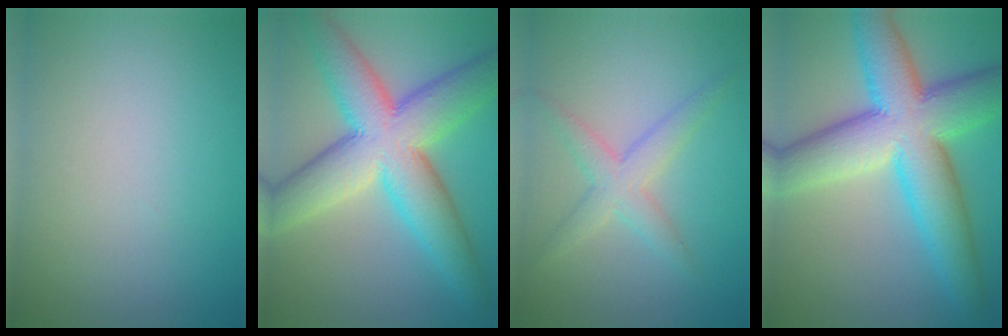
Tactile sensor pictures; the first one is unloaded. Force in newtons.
{"total": 11.1, "press": 11.1, "slide": 0.5}
{"total": 2.9, "press": 2.9, "slide": 0.1}
{"total": 12.0, "press": 12.0, "slide": 0.5}